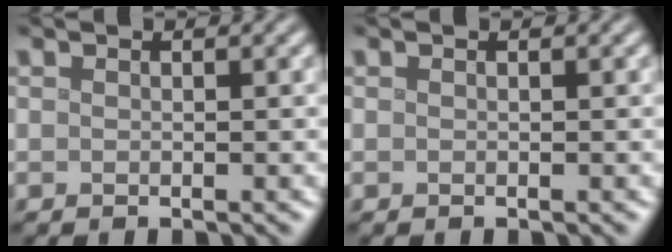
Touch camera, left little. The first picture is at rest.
{"total": 0.0}